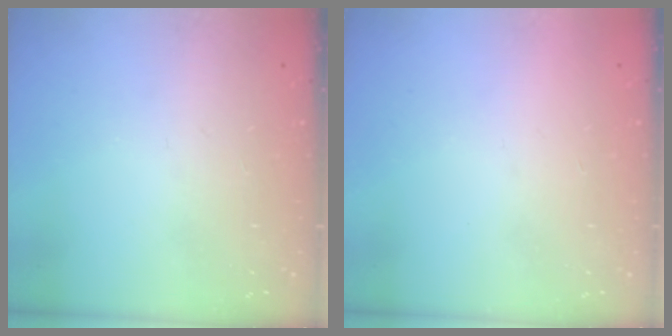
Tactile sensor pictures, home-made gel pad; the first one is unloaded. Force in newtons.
{"total": 1.5, "press": 1.5, "slide": 0.1}